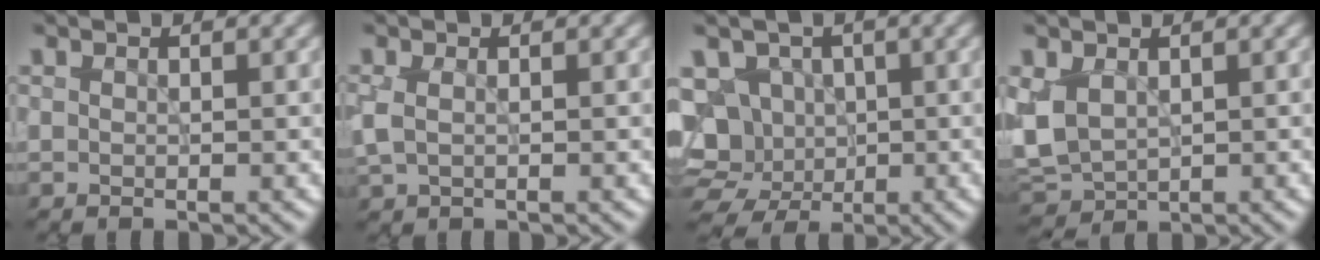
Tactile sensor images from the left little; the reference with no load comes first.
{"total": 1.5, "force": [0.2, 0.8, 1.2], "torque": [-0.031, 0.001, 0.003]}
{"total": 9.3, "force": [-1.2, 8.5, 3.8], "torque": [-0.062, 0.009, -0.042]}
{"total": 3.7, "force": [0.4, 2.6, 2.6], "torque": [-0.067, -0.006, 0.010]}